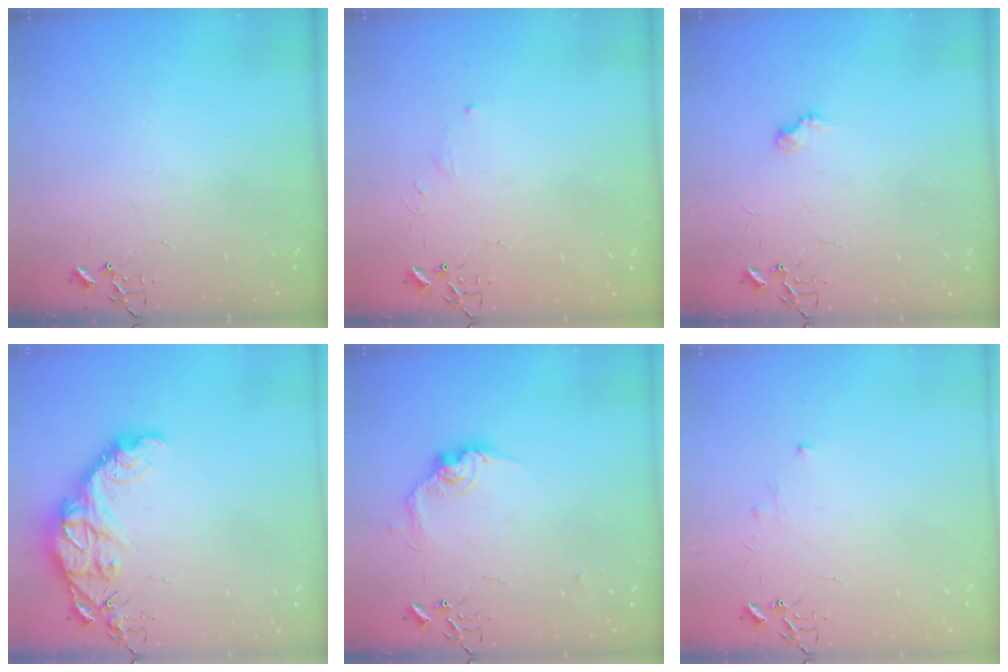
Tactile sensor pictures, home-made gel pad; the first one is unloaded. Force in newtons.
{"total": 3.5, "press": 3.5, "slide": 0.5}
{"total": 7.1, "press": 7.1, "slide": 0.5}
{"total": 14.1, "press": 14.1, "slide": 1.0}
{"total": 11.3, "press": 11.3, "slide": 0.6}
{"total": 3.7, "press": 3.6, "slide": 0.4}